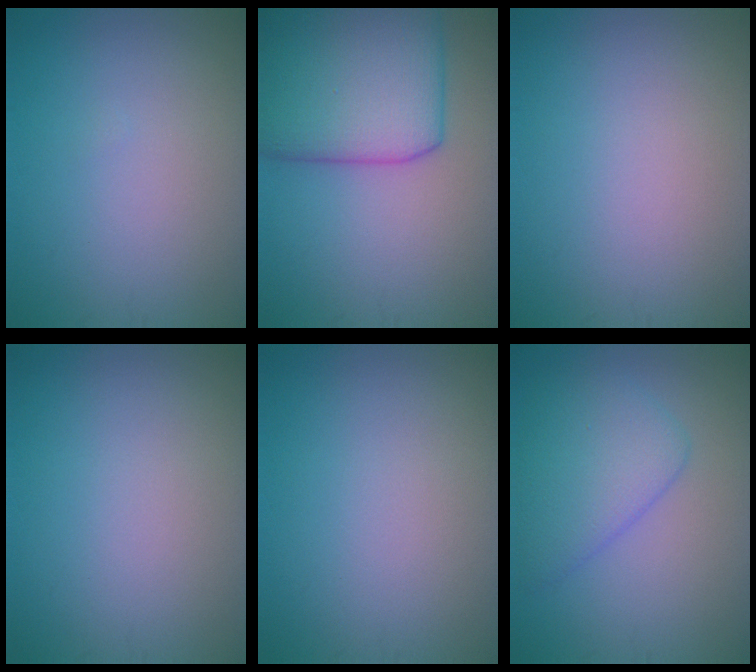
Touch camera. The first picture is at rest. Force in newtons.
{"total": 9.7, "press": 9.7, "slide": 0.3}
{"total": 0.0}
{"total": 0.0}
{"total": 0.0}
{"total": 4.5, "press": 4.5, "slide": 0.2}